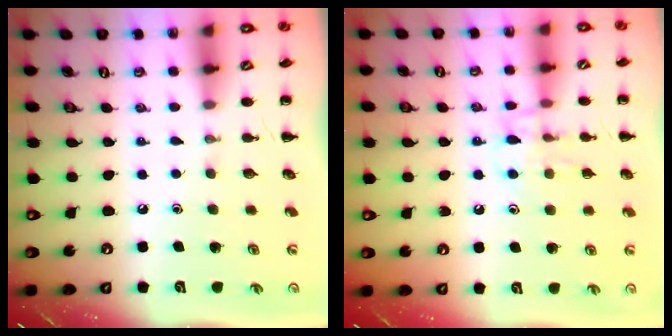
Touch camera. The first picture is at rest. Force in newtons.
{"total": 9.6, "press": 9.6, "slide": 0.6}